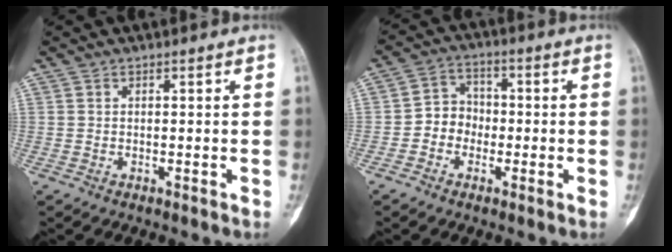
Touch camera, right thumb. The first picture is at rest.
{"total": 6.1, "force": [-1.6, 5.4, 2.4], "torque": [-0.011, 0.024, -0.043]}